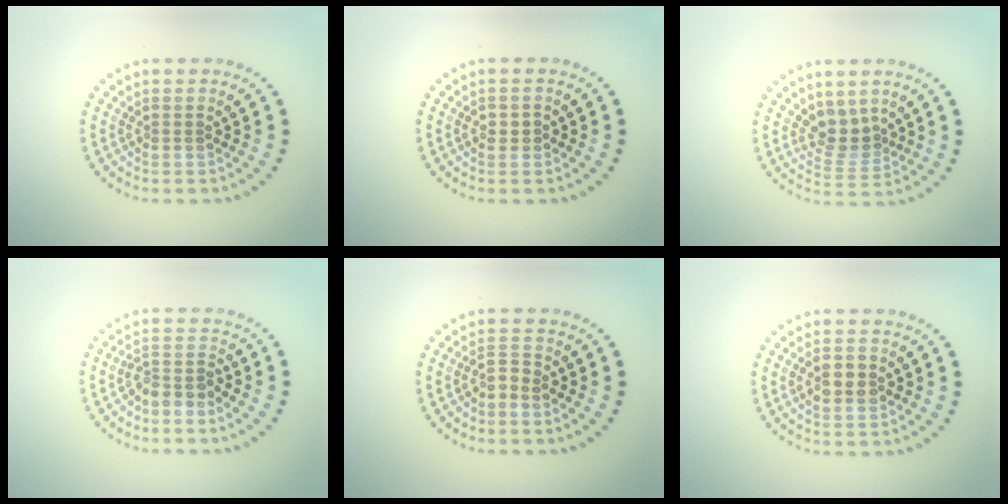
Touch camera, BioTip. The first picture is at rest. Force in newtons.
{"total": 1.1, "press": 1.1, "slide": 0.2}
{"total": 3.0, "press": 2.8, "slide": 1.1}
{"total": 2.3, "press": 1.8, "slide": 1.4}
{"total": 1.4, "press": 1.2, "slide": 0.7}
{"total": 2.8, "press": 2.8, "slide": 0.2}